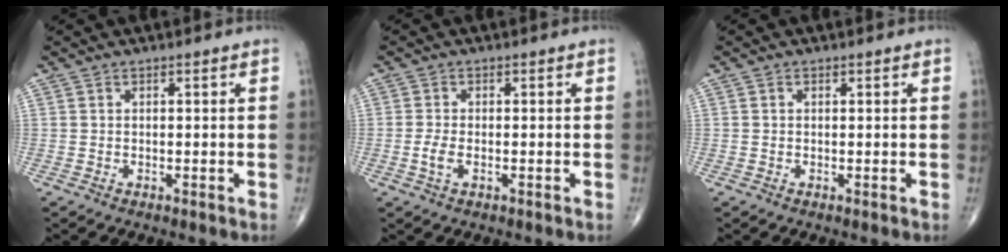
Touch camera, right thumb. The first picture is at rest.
{"total": 2.6, "force": [-0.7, 1.3, 2.2], "torque": [-0.053, 0.000, -0.015]}
{"total": 0.0}